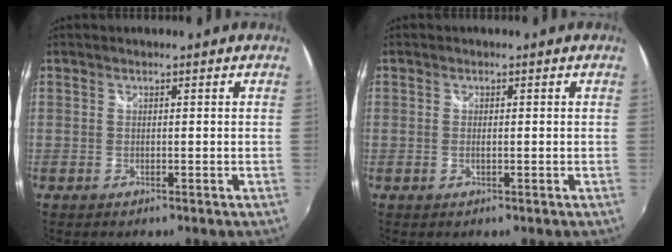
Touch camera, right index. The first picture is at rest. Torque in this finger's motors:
{"motor_torque": [-0.36, 0.14, -0.16, -0.03]}